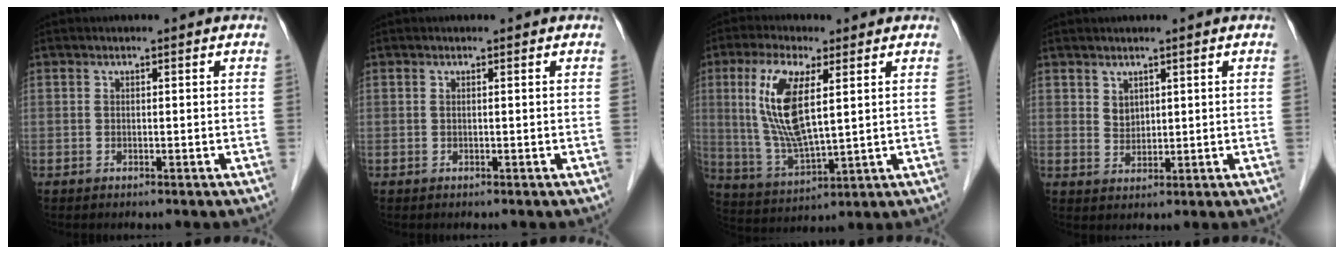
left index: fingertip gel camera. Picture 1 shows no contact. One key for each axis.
{"total": 0.0}
{"total": 11.4, "fx": 3.2, "fy": 2.8, "fz": 10.6, "tx": -0.235, "ty": -0.004, "tz": 0.065}
{"total": 2.3, "fx": 1.4, "fy": 1.7, "fz": 0.8, "tx": -0.018, "ty": -0.001, "tz": 0.032}